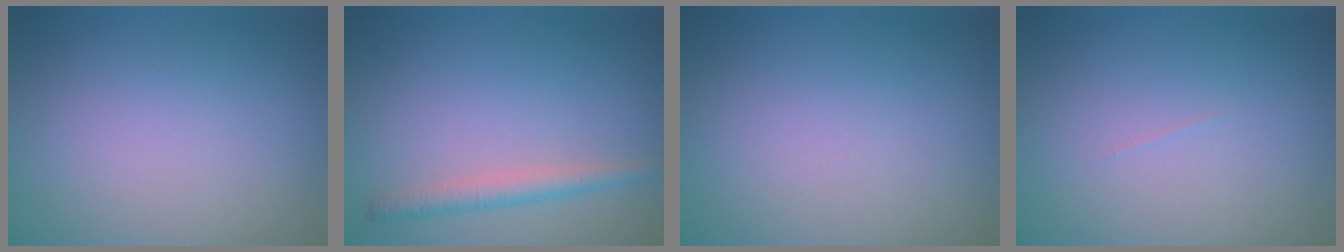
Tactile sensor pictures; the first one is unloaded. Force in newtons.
{"total": 2.1, "press": 2.1, "slide": 0.1}
{"total": 0.0}
{"total": 0.0}